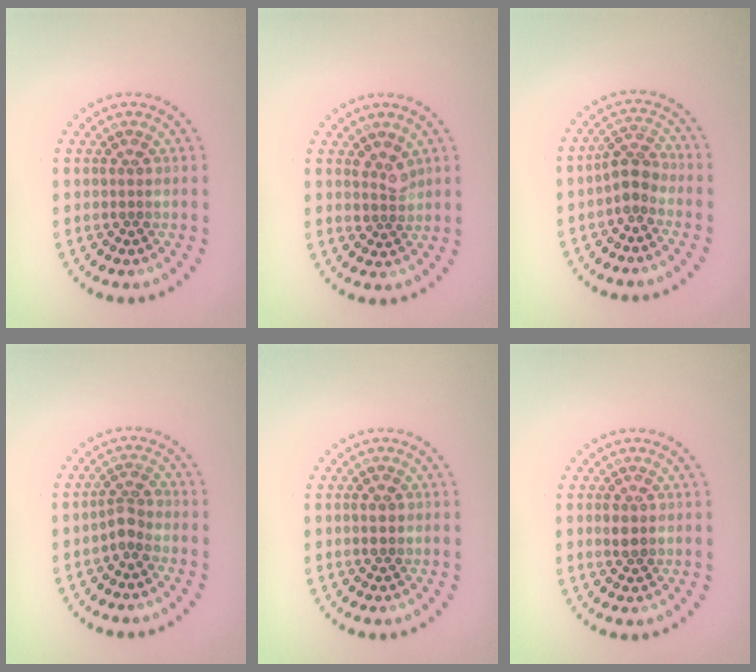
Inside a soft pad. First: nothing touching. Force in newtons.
{"total": 1.7, "press": 1.4, "slide": 1.0}
{"total": 2.3, "press": 2.0, "slide": 1.1}
{"total": 1.9, "press": 1.4, "slide": 1.2}
{"total": 1.5, "press": 1.5, "slide": 0.1}
{"total": 1.4, "press": 1.4, "slide": 0.1}